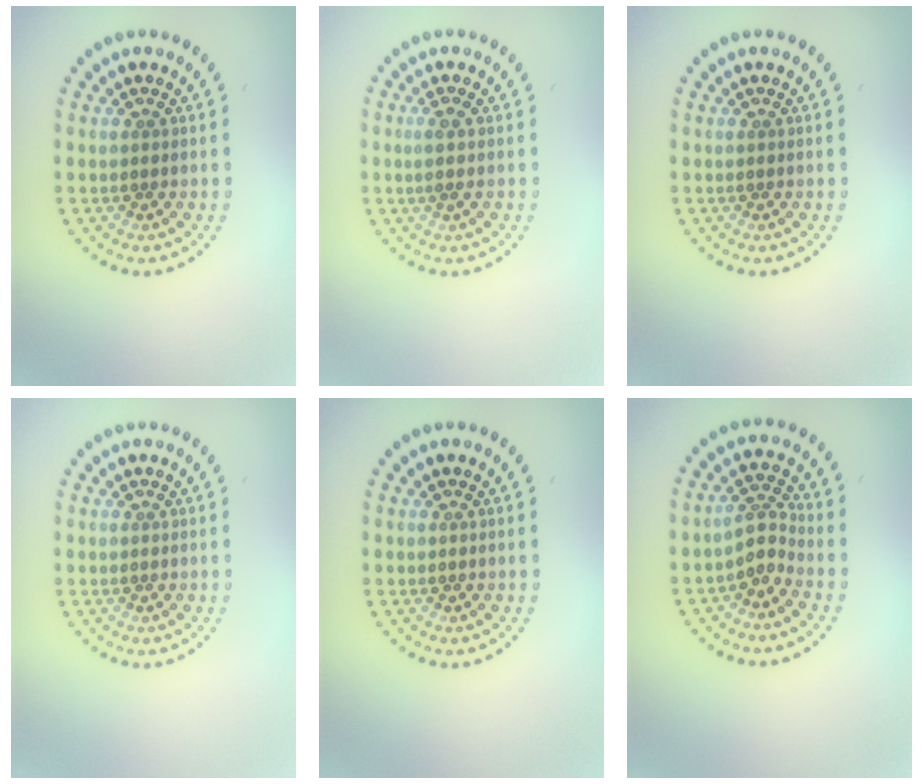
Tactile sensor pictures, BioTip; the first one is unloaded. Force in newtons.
{"total": 1.0, "press": 0.7, "slide": 0.7}
{"total": 0.0}
{"total": 0.0}
{"total": 0.0}
{"total": 2.2, "press": 1.5, "slide": 1.7}